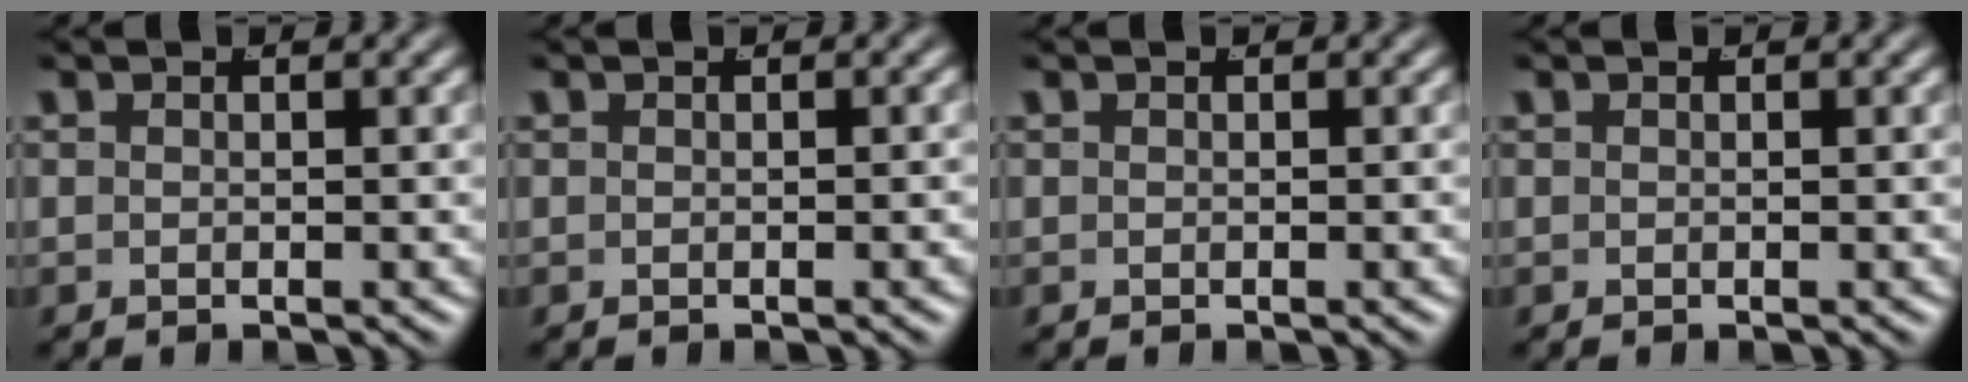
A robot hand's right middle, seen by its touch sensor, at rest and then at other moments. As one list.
[{"total": 0.0}, {"total": 0.0}, {"total": 0.0}]